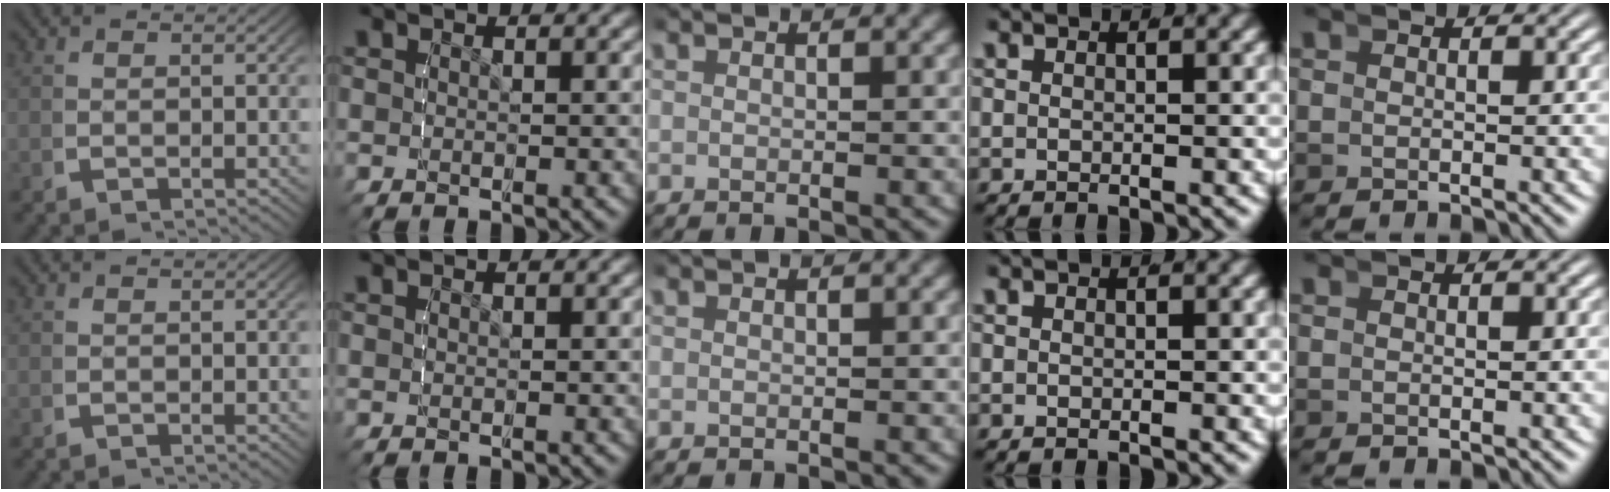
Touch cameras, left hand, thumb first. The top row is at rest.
{}